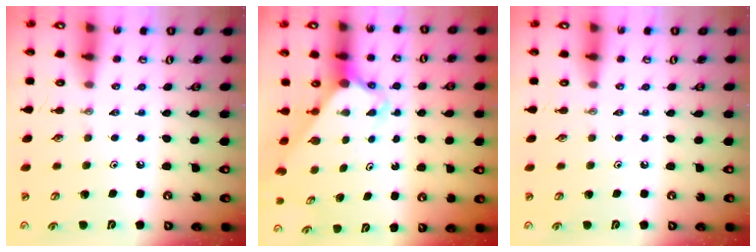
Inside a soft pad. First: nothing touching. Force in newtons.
{"total": 2.8, "press": 2.8, "slide": 0.2}
{"total": 0.0}